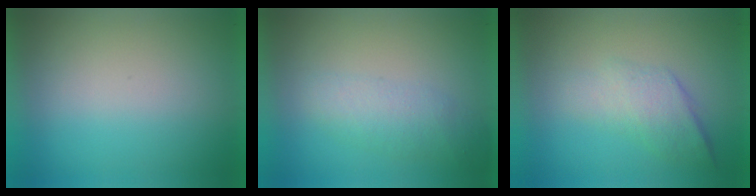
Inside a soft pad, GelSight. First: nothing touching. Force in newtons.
{"total": 2.1}
{"total": 2.2}